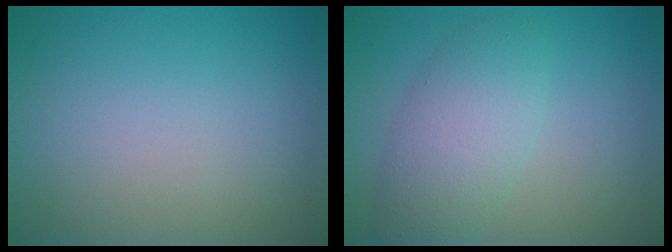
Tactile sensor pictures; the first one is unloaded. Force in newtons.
{"total": 4.5, "press": 4.5, "slide": 0.2}